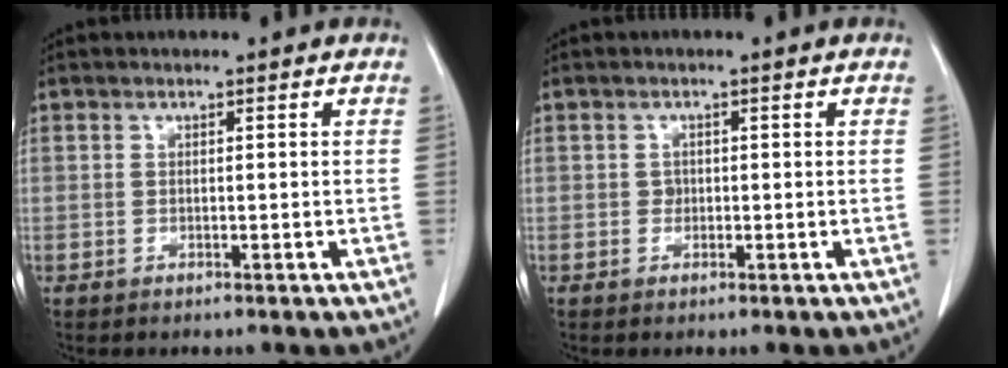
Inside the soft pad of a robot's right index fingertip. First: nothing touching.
{"total": 0.9, "force": [0.0, 0.8, 0.3], "torque": [-0.001, 0.003, 0.000]}